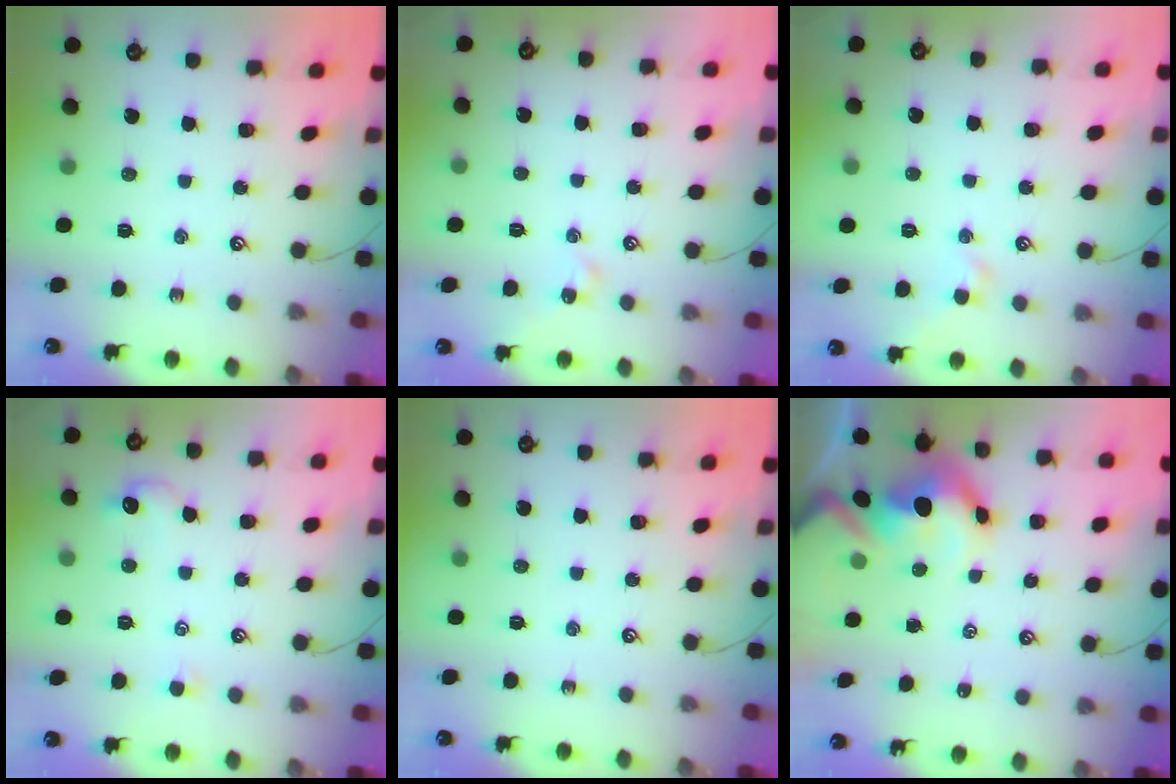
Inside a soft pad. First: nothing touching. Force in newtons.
{"total": 0.5, "press": 0.4, "slide": 0.4}
{"total": 0.9, "press": 0.7, "slide": 0.6}
{"total": 1.4, "press": 1.2, "slide": 0.6}
{"total": 0.0}
{"total": 9.5, "press": 9.5, "slide": 1.1}